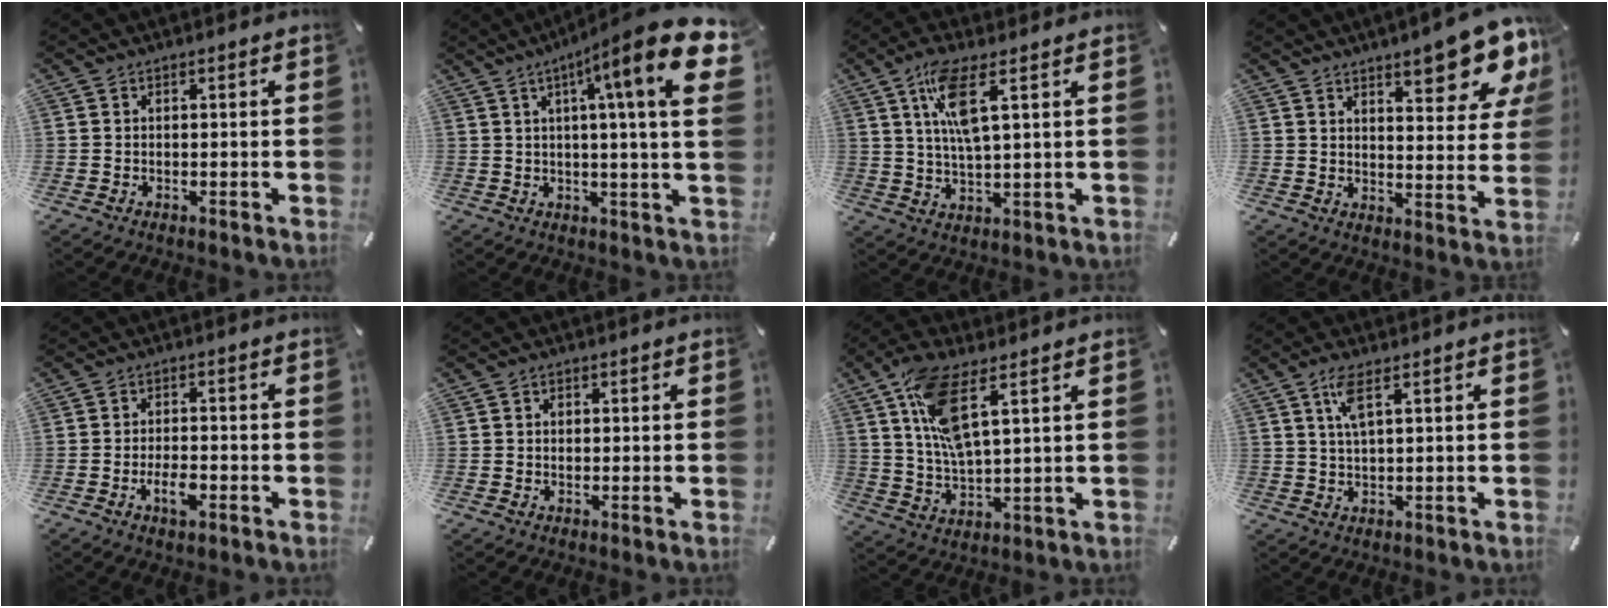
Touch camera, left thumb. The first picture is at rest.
{"total": 18.5, "force": [7.1, 1.4, 17.1], "torque": [-0.260, -0.047, 0.089]}
{"total": 9.3, "force": [3.8, 2.3, 8.2], "torque": [-0.166, -0.003, 0.062]}
{"total": 13.9, "force": [9.7, 4.6, 8.8], "torque": [-0.104, -0.064, 0.159]}
{"total": 4.8, "force": [-2.0, 2.2, 3.8], "torque": [-0.074, 0.007, -0.035]}
{"total": 1.1, "force": [0.2, 1.0, 0.4], "torque": [-0.001, 0.003, 0.000]}
{"total": 12.5, "force": [5.7, 4.1, 10.4], "torque": [-0.219, -0.015, 0.100]}
{"total": 5.5, "force": [2.6, 1.4, 4.7], "torque": [-0.101, 0.005, 0.044]}